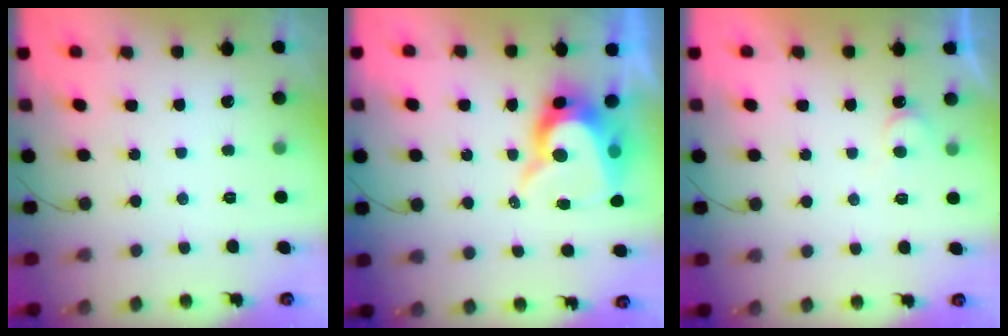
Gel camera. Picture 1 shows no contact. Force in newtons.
{"total": 11.3, "press": 11.2, "slide": 1.1}
{"total": 4.0, "press": 4.0, "slide": 0.4}